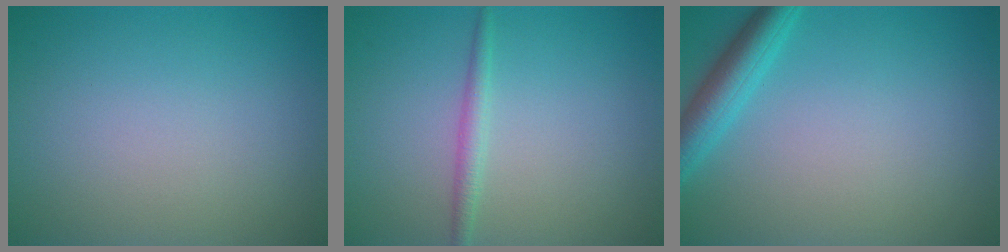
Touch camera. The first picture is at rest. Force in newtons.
{"total": 1.4, "press": 1.4, "slide": 0.1}
{"total": 3.5, "press": 3.5, "slide": 0.2}